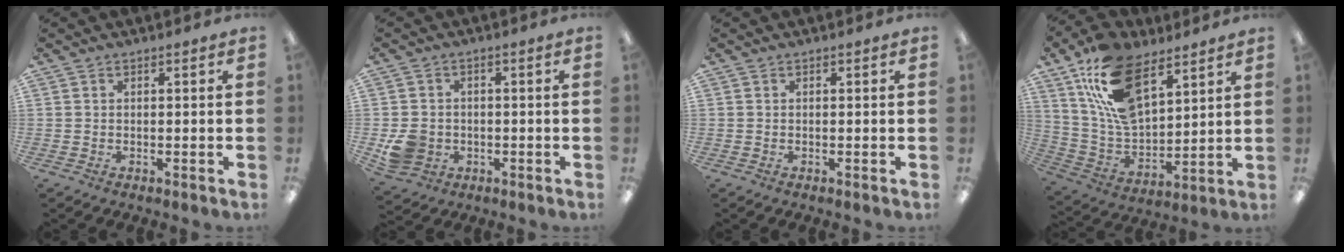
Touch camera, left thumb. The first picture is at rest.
{"total": 6.1, "force": [-1.5, 5.4, 2.4], "torque": [-0.038, 0.009, -0.025]}
{"total": 0.0}
{"total": 18.9, "force": [10.6, 10.0, 12.1], "torque": [-0.256, -0.039, 0.195]}